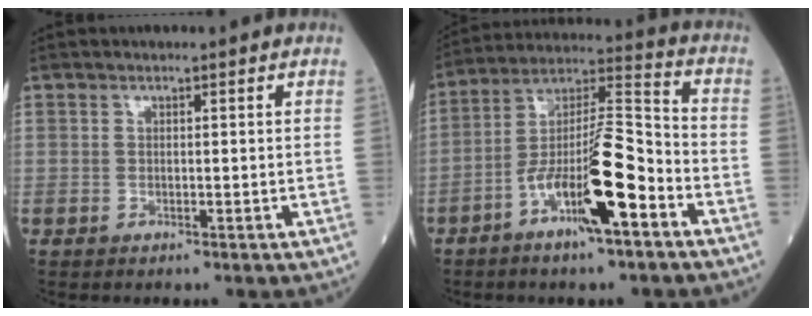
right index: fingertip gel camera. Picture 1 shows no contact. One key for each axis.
{"total": 14.0, "fx": -6.1, "fy": 2.0, "fz": 12.4, "tx": -0.229, "ty": 0.009, "tz": -0.105}